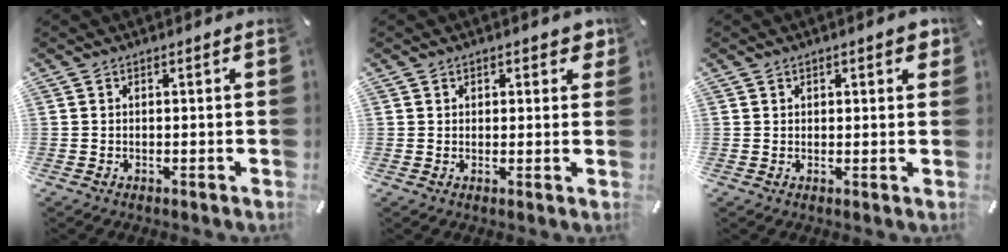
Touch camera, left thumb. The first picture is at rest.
{"total": 2.7, "force": [1.6, 1.9, 1.0], "torque": [0.009, -0.007, 0.021]}
{"total": 2.3, "force": [1.4, 1.4, 1.1], "torque": [-0.007, -0.002, 0.021]}